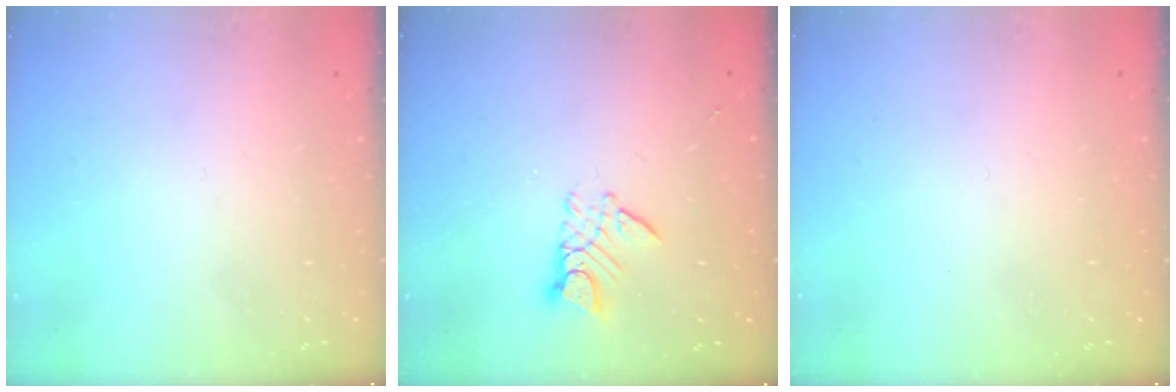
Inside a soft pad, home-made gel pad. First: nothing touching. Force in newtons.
{"total": 8.8, "press": 8.7, "slide": 0.7}
{"total": 0.0}